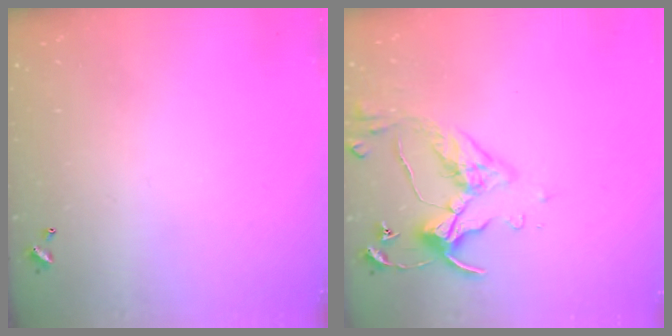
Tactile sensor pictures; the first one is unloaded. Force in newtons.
{"total": 4.8, "press": 4.7, "slide": 1.0}